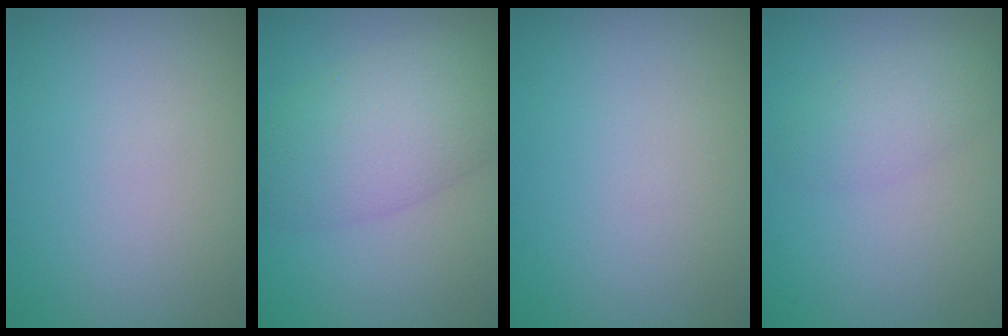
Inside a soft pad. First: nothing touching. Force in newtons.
{"total": 6.5, "press": 6.5, "slide": 0.1}
{"total": 0.0}
{"total": 2.4, "press": 2.4, "slide": 0.1}